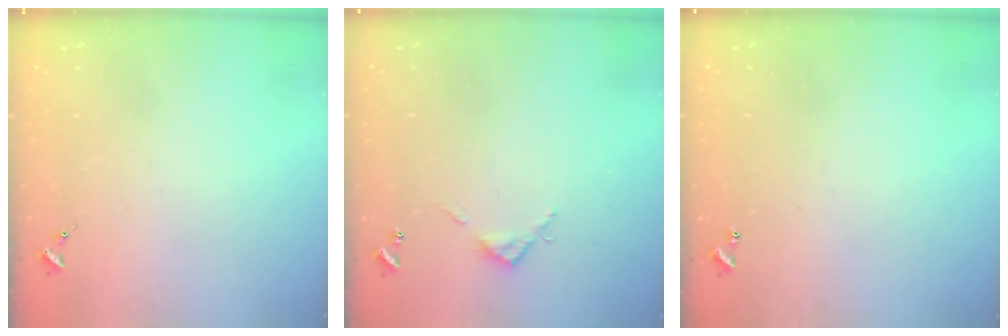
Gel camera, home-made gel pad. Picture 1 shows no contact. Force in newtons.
{"total": 3.9, "press": 3.9, "slide": 0.3}
{"total": 0.9, "press": 0.9, "slide": 0.2}